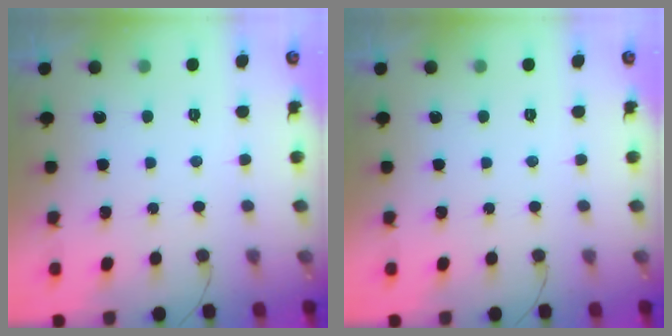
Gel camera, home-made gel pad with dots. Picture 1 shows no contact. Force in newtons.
{"total": 0.0}